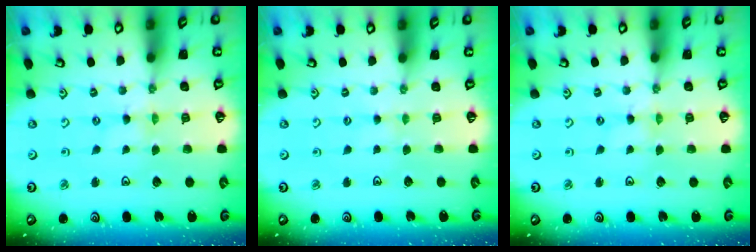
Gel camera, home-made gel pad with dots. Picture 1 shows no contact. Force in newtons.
{"total": 1.7, "press": 1.7, "slide": 0.3}
{"total": 0.0}